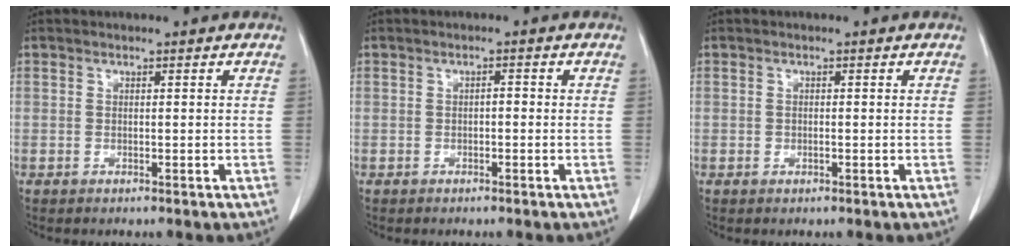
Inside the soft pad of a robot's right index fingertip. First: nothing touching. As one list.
[{"total": 1.0, "force": [-0.2, 0.4, 0.8], "torque": [-0.014, 0.004, -0.004]}, {"total": 0.5, "force": [-0.1, 0.3, 0.4], "torque": [-0.012, -0.001, -0.003]}]